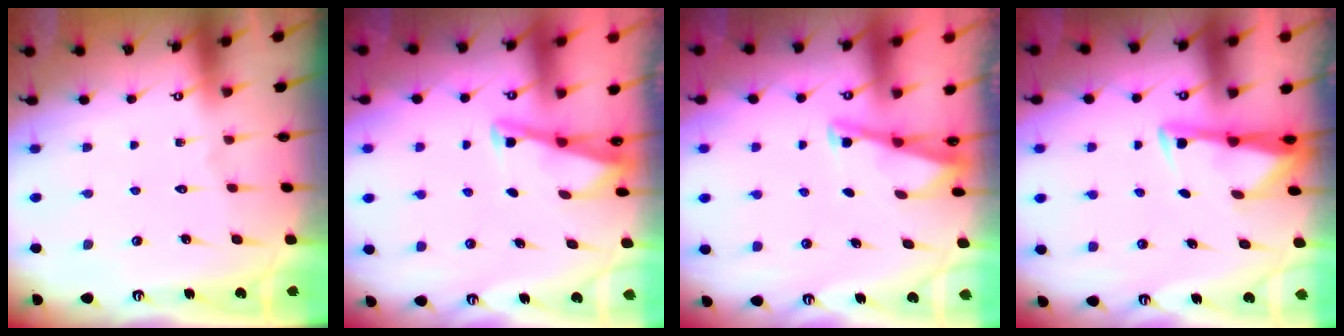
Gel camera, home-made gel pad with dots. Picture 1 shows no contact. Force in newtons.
{"total": 2.9, "press": 2.9, "slide": 0.4}
{"total": 2.9, "press": 2.9, "slide": 0.2}
{"total": 3.2, "press": 3.1, "slide": 0.4}